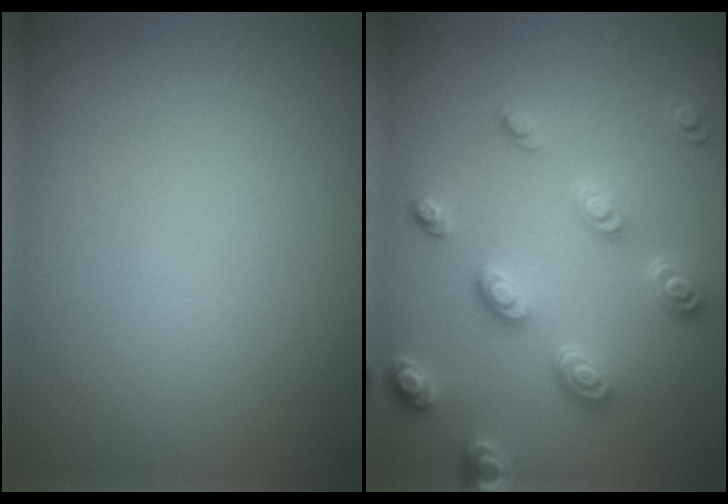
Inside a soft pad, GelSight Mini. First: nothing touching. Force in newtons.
{"total": 4.6, "press": 3.5, "slide": 3.0}